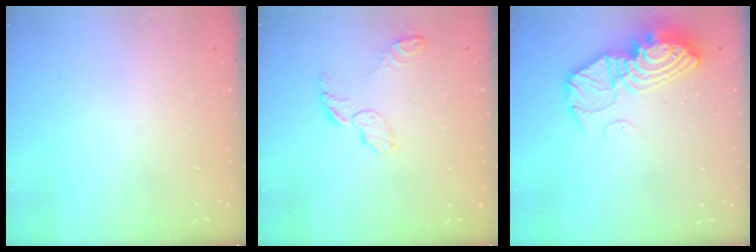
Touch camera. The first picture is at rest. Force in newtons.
{"total": 8.1, "press": 8.0, "slide": 0.5}
{"total": 15.4, "press": 15.3, "slide": 1.3}